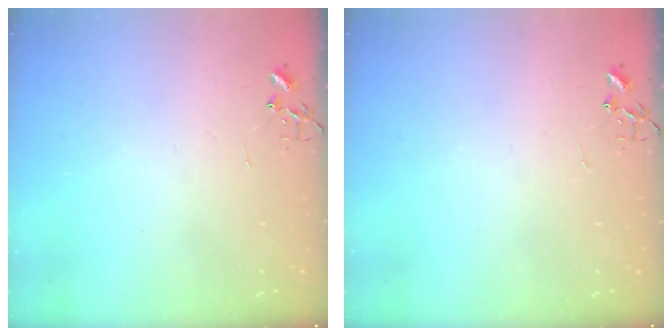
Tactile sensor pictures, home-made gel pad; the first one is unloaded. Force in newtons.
{"total": 0.0}